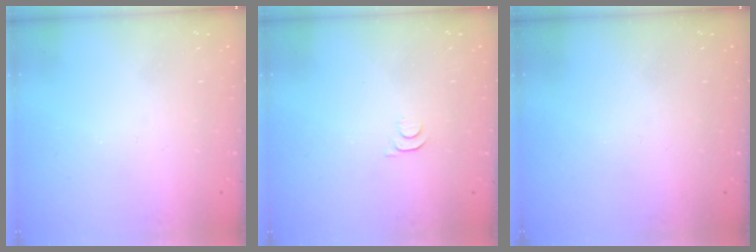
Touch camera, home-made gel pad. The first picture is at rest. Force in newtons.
{"total": 3.3, "press": 3.2, "slide": 0.4}
{"total": 0.0}